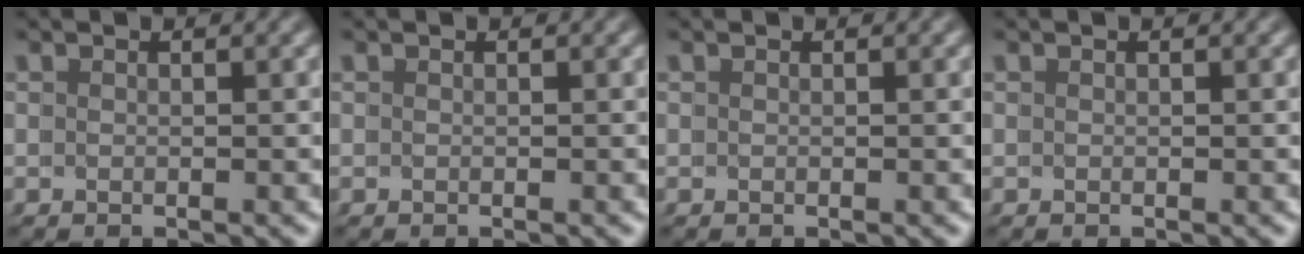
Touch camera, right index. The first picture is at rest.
{"total": 0.0}
{"total": 0.0}
{"total": 0.0}